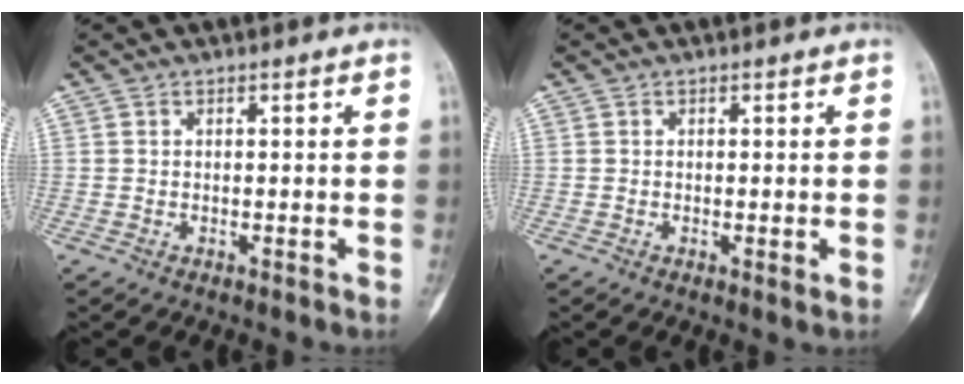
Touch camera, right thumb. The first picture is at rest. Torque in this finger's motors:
{"motor_torque": [-0.30, 0.08, -0.20, -0.05, 0.03]}